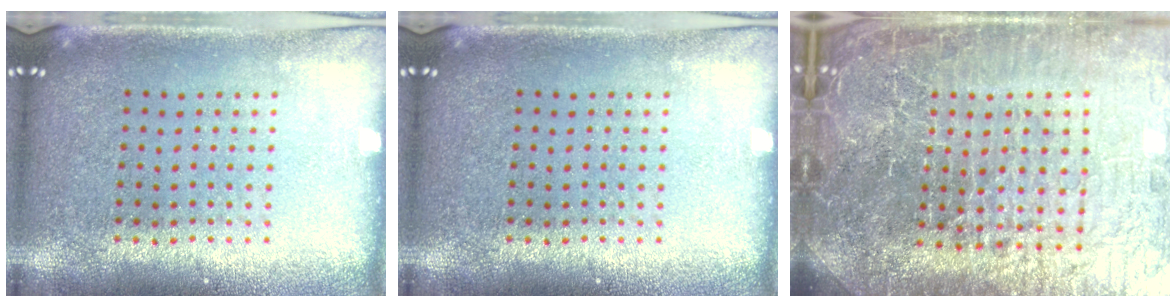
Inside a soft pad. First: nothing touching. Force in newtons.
{"total": 0.0}
{"total": 7.6, "press": 6.6, "slide": 3.9}